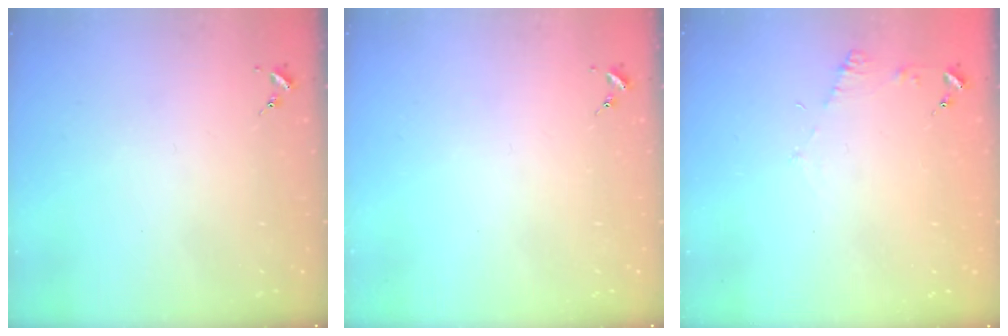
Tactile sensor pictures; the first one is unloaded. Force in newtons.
{"total": 0.0}
{"total": 5.6, "press": 5.6, "slide": 0.7}